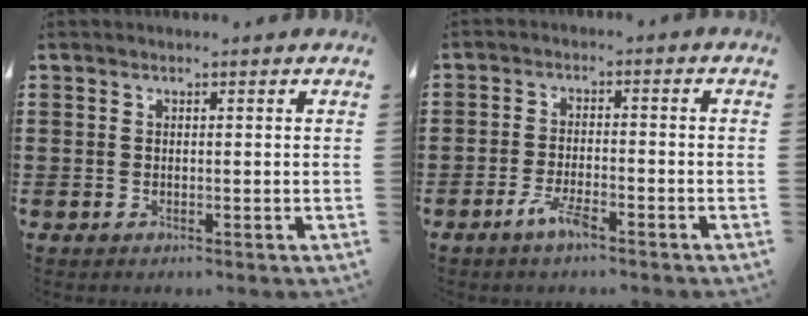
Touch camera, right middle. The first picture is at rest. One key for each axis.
{"total": 3.9, "fx": -2.6, "fy": 0.8, "fz": 2.8, "tx": -0.068, "ty": -0.003, "tz": -0.052}